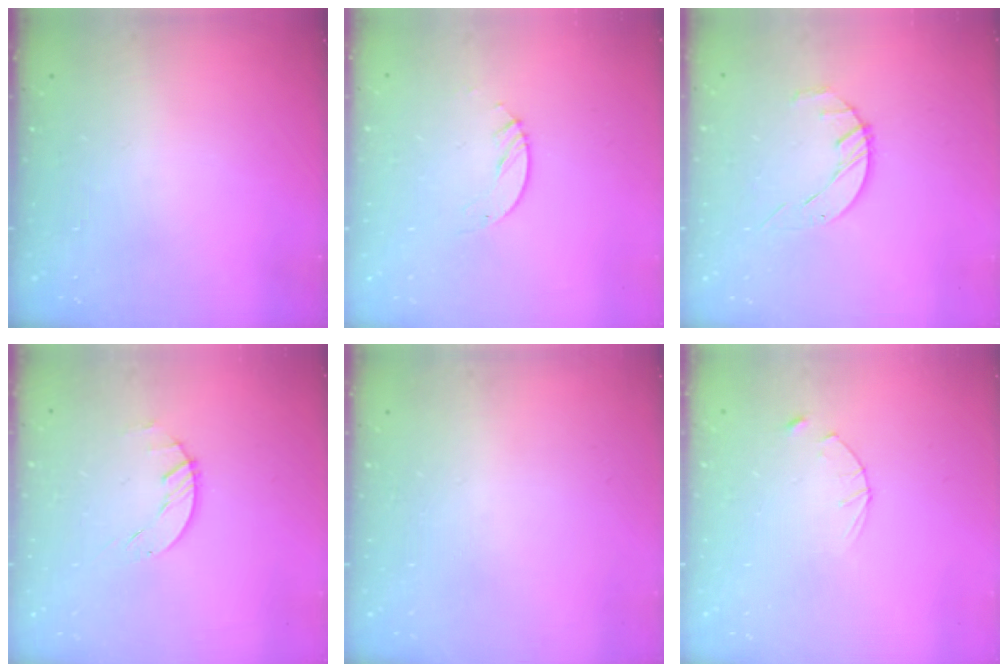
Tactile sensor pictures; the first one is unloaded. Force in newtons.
{"total": 3.1, "press": 3.1, "slide": 0.3}
{"total": 3.2, "press": 3.2, "slide": 0.4}
{"total": 1.5, "press": 1.4, "slide": 0.3}
{"total": 0.0}
{"total": 2.8, "press": 2.8, "slide": 0.4}